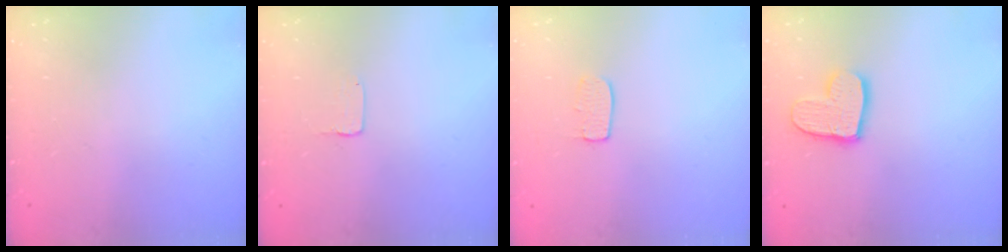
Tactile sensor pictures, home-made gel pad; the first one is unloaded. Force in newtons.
{"total": 1.0, "press": 1.0, "slide": 0.1}
{"total": 5.2, "press": 5.2, "slide": 0.3}
{"total": 12.2, "press": 12.2, "slide": 1.0}